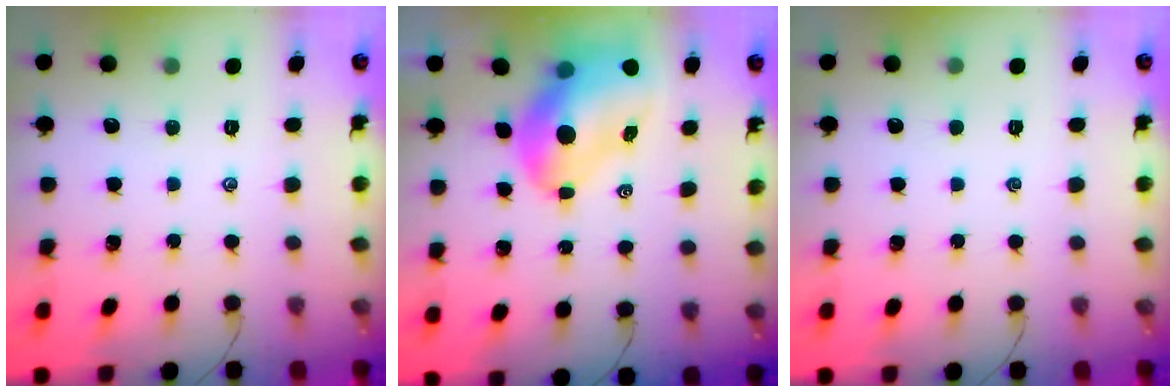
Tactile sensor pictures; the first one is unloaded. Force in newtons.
{"total": 11.5, "press": 11.0, "slide": 3.4}
{"total": 0.0}